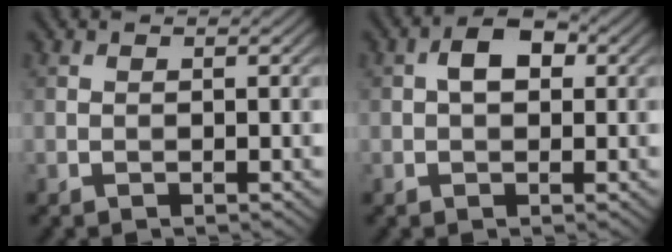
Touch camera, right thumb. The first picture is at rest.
{"total": 3.9, "force": [0.6, 2.5, 3.0], "torque": [-0.052, 0.007, 0.004]}